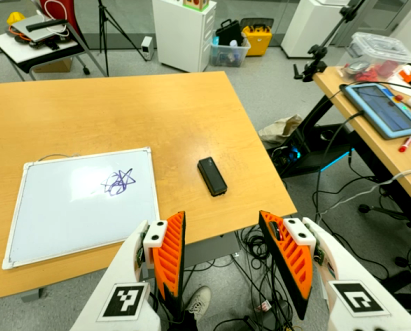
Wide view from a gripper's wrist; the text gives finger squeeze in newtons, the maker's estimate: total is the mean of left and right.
{"total": 0.0}